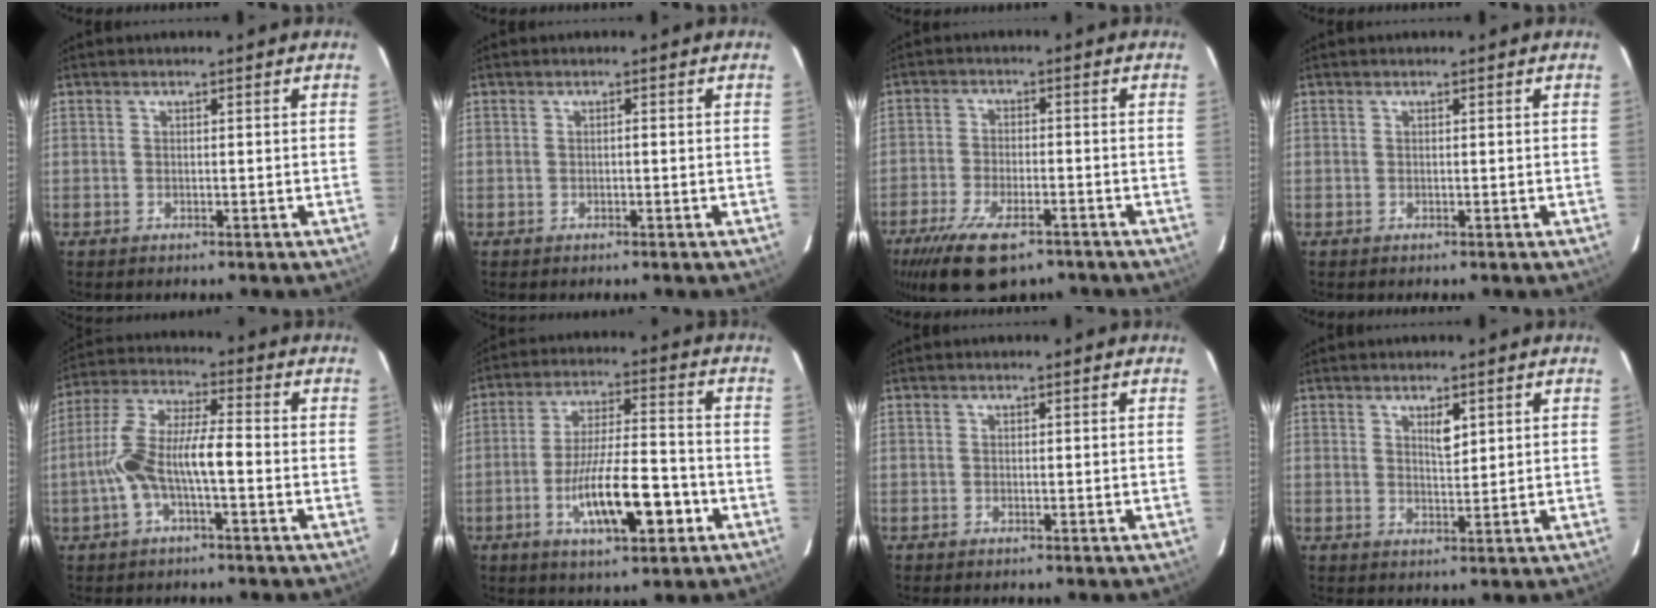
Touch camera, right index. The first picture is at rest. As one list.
[{"total": 0.0}, {"total": 11.8, "force": [-8.3, 4.1, 7.4], "torque": [-0.131, -0.015, -0.135]}, {"total": 0.0}, {"total": 10.0, "force": [-2.3, 2.5, 9.5], "torque": [-0.204, 0.025, -0.044]}, {"total": 12.9, "force": [-4.7, 2.9, 11.7], "torque": [-0.210, 0.000, -0.078]}, {"total": 0.0}, {"total": 2.5, "force": [1.3, 0.8, 2.0], "torque": [-0.037, -0.003, 0.026]}]